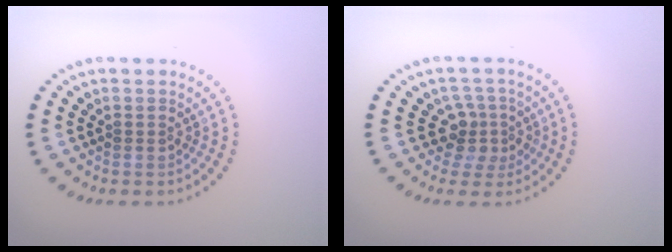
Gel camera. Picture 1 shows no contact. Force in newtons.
{"total": 2.8, "press": 2.1, "slide": 1.9}